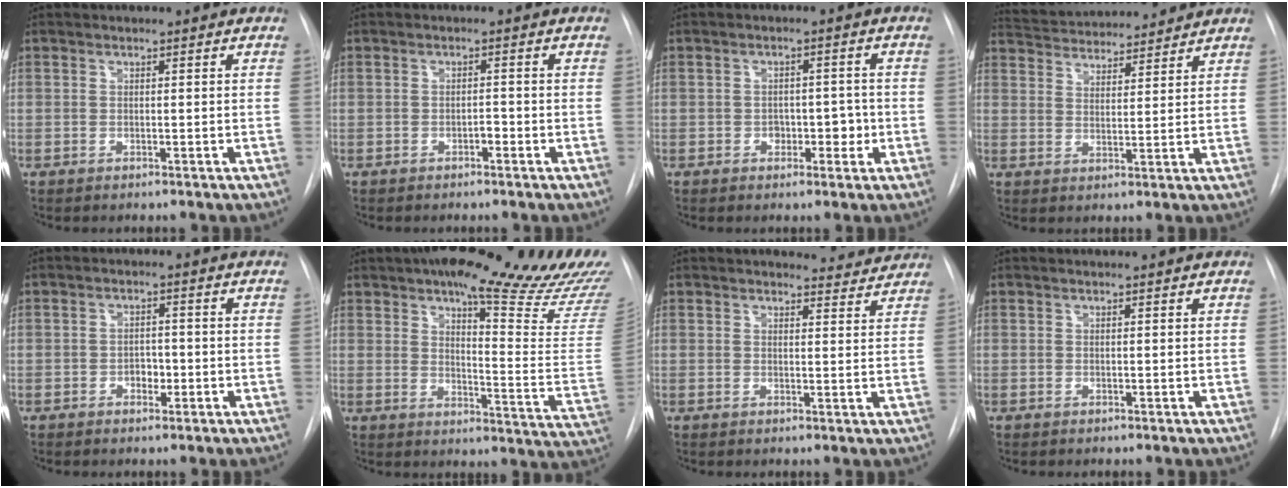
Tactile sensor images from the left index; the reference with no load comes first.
{"total": 1.1, "force": [-0.7, 0.5, 0.7], "torque": [-0.011, 0.003, -0.012]}
{"total": 3.6, "force": [-1.0, 2.5, 2.4], "torque": [-0.021, 0.010, -0.011]}
{"total": 14.2, "force": [13.4, 2.5, 3.8], "torque": [-0.064, 0.029, 0.203]}
{"total": 2.2, "force": [-0.8, 1.5, 1.4], "torque": [-0.017, 0.007, -0.010]}
{"total": 25.7, "force": [20.3, 3.8, 15.3], "torque": [-0.196, -0.051, 0.245]}
{"total": 5.8, "force": [5.6, 1.4, 0.4], "torque": [0.008, -0.008, 0.052]}
{"total": 1.7, "force": [1.6, 0.1, 0.5], "torque": [-0.007, 0.015, 0.022]}